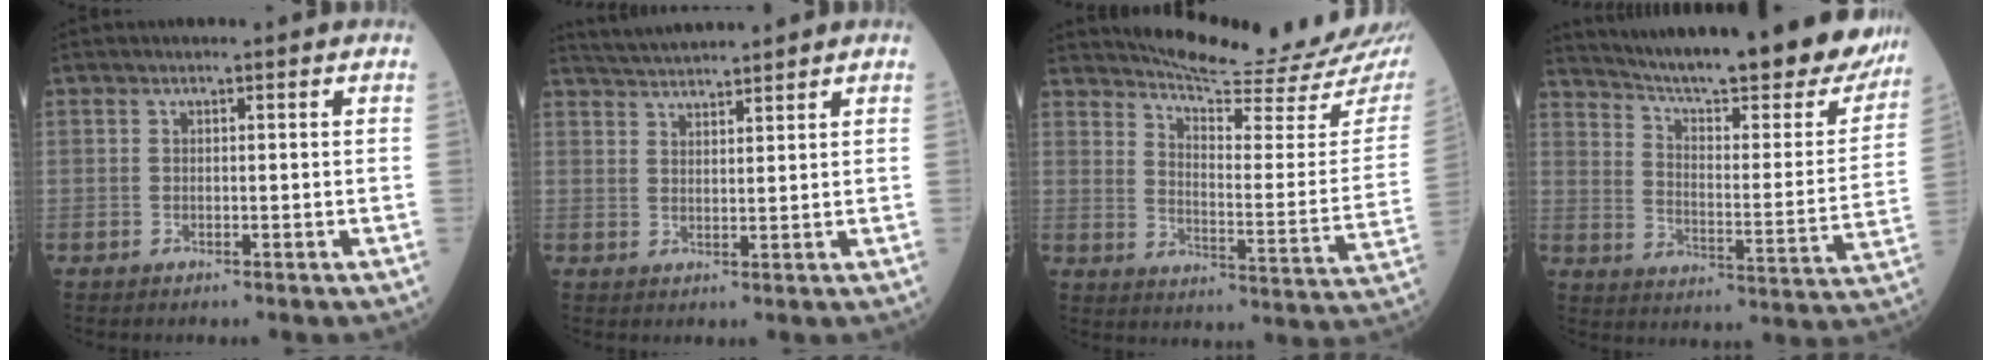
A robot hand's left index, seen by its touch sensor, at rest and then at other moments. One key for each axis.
{"total": 6.2, "fx": 6.0, "fy": -0.1, "fz": 1.6, "tx": -0.037, "ty": 0.030, "tz": 0.107}
{"total": 20.5, "fx": 19.1, "fy": 0.4, "fz": 7.5, "tx": -0.116, "ty": -0.094, "tz": 0.244}
{"total": 29.8, "fx": 25.7, "fy": 4.2, "fz": 14.5, "tx": -0.228, "ty": -0.070, "tz": 0.334}